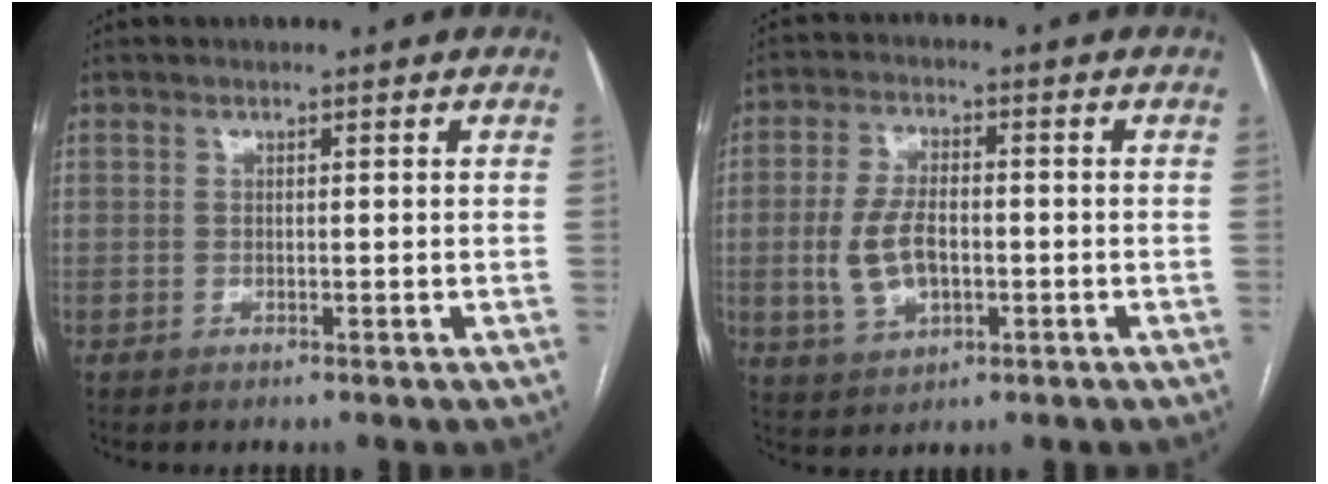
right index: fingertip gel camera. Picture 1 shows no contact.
{"total": 7.6, "force": [-1.3, 4.1, 6.3], "torque": [-0.140, 0.007, -0.017]}